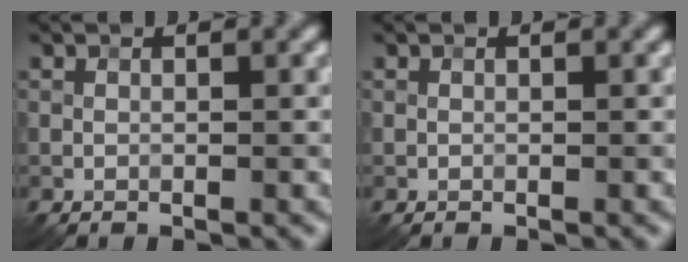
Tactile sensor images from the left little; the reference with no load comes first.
{"total": 0.0}